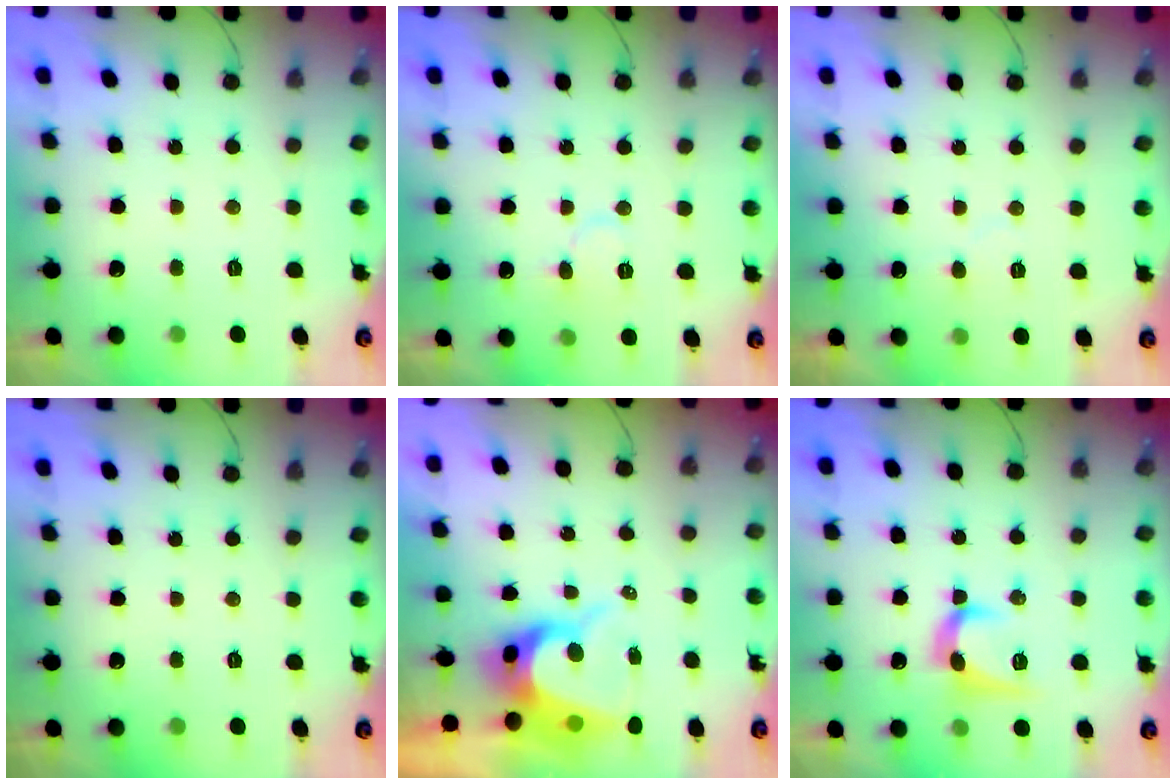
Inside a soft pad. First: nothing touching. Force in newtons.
{"total": 7.0, "press": 7.0, "slide": 0.7}
{"total": 5.6, "press": 5.6, "slide": 0.5}
{"total": 0.0}
{"total": 10.1, "press": 10.0, "slide": 1.0}
{"total": 10.3, "press": 10.2, "slide": 0.7}